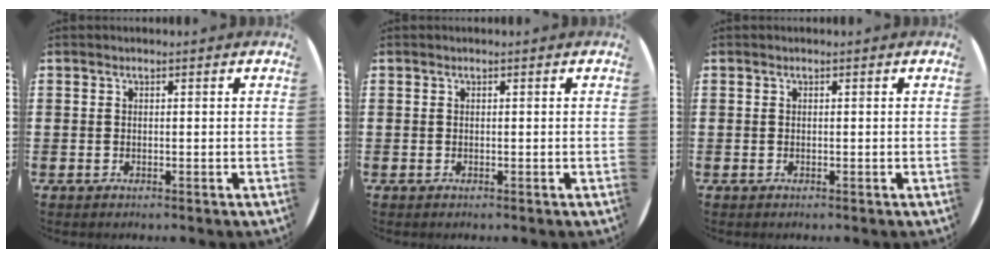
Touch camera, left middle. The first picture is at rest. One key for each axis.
{"total": 0.0}
{"total": 0.0}